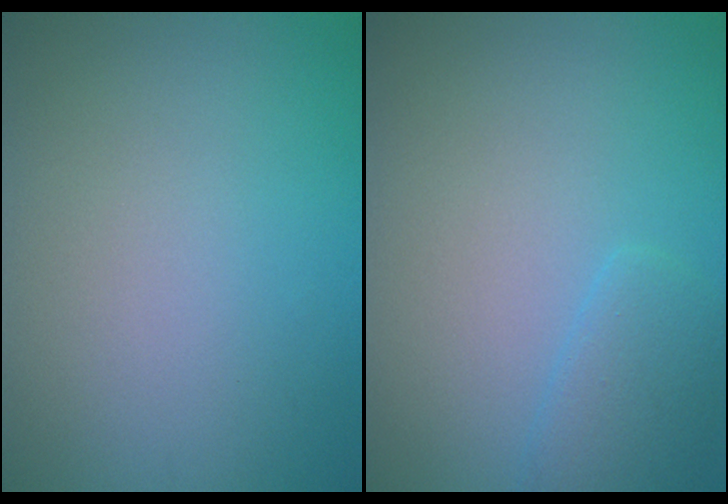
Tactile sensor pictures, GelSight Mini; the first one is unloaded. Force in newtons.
{"total": 2.3, "press": 2.3, "slide": 0.2}